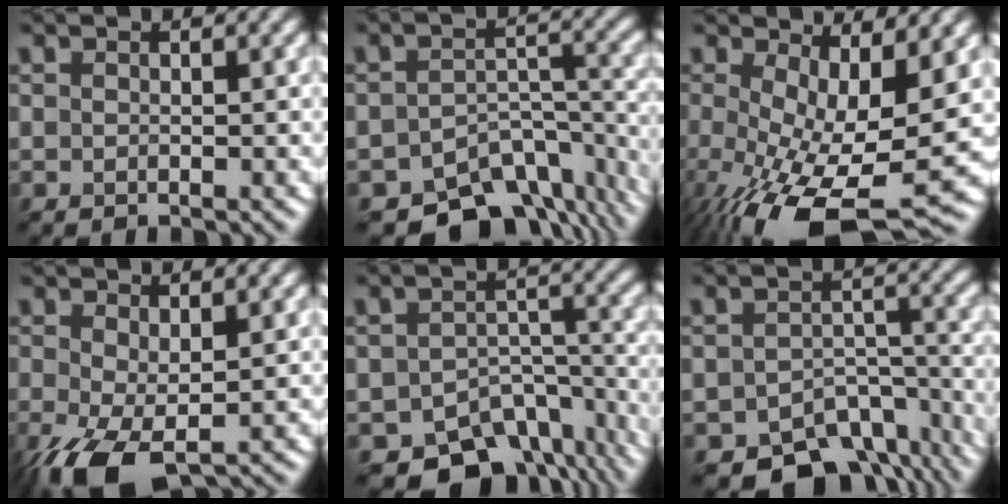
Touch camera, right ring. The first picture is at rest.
{"total": 9.9, "force": [-7.9, 4.7, 3.6], "torque": [-0.047, -0.011, -0.107]}
{"total": 12.0, "force": [-2.5, 4.7, 10.7], "torque": [-0.192, -0.037, -0.028]}
{"total": 6.4, "force": [-2.0, 3.2, 5.1], "torque": [-0.133, -0.024, -0.033]}
{"total": 10.0, "force": [-7.6, 5.7, 3.4], "torque": [-0.039, -0.011, -0.098]}
{"total": 9.1, "force": [-6.9, 4.8, 3.4], "torque": [-0.037, -0.009, -0.095]}